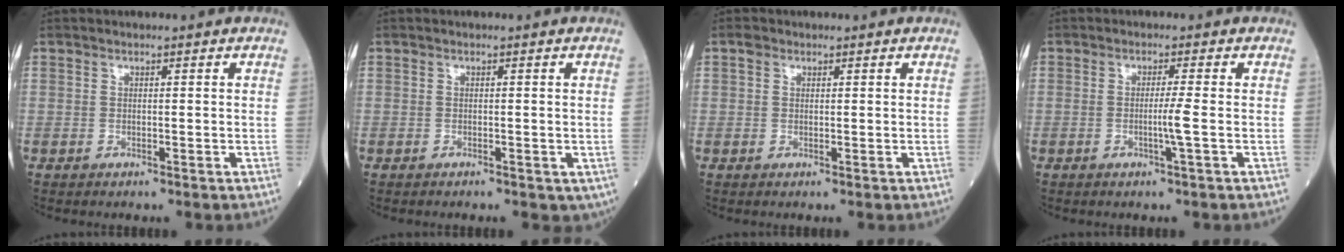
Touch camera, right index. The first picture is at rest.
{"total": 2.3, "force": [-1.2, 1.2, 1.6], "torque": [-0.013, -0.001, -0.016]}
{"total": 1.0, "force": [0.5, 0.8, 0.4], "torque": [-0.008, 0.008, 0.008]}
{"total": 2.4, "force": [-0.5, -0.7, 2.3], "torque": [-0.047, -0.003, -0.008]}